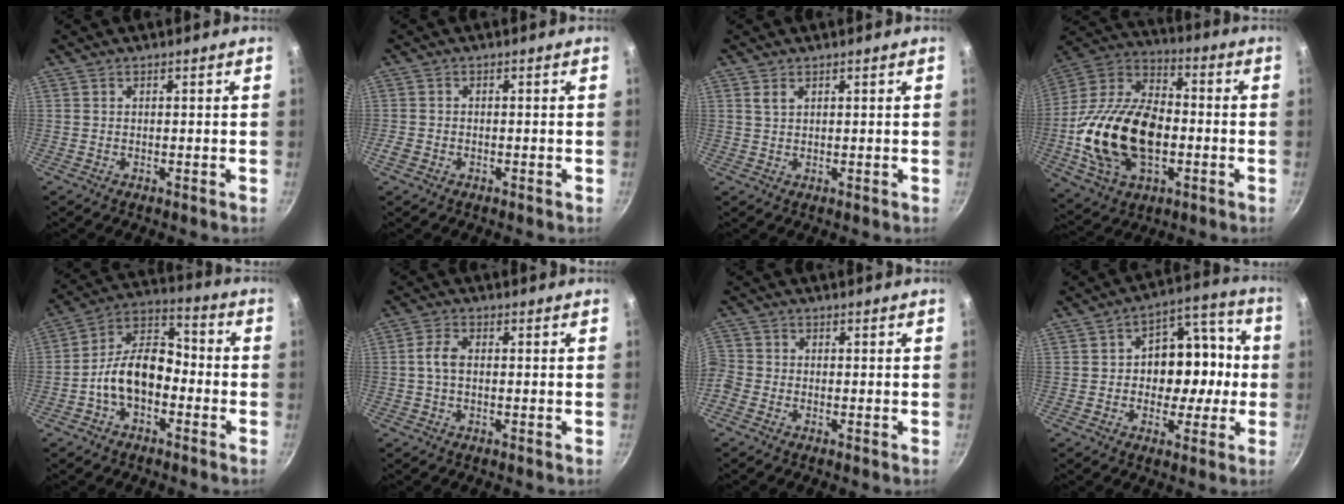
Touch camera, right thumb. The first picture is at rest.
{"total": 2.0, "force": [-0.9, 1.5, 1.0], "torque": [-0.025, 0.004, -0.018]}
{"total": 1.6, "force": [0.9, 0.8, 1.0], "torque": [-0.020, -0.002, 0.020]}
{"total": 24.5, "force": [-3.7, 15.4, 18.7], "torque": [-0.334, 0.037, -0.069]}
{"total": 12.6, "force": [-3.4, 8.0, 9.1], "torque": [-0.127, 0.057, -0.079]}
{"total": 3.8, "force": [0.1, 2.0, 3.2], "torque": [-0.072, 0.012, -0.004]}
{"total": 4.1, "force": [-1.9, 3.3, 1.4], "torque": [-0.037, 0.011, -0.051]}
{"total": 13.5, "force": [-0.9, 10.1, 9.0], "torque": [-0.069, 0.042, -0.020]}